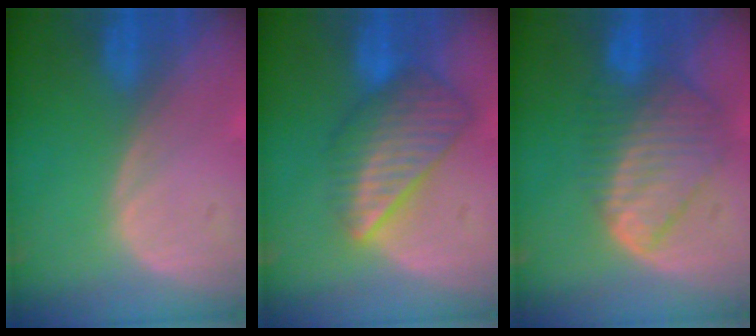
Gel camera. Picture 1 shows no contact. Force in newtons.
{"total": 8.7, "press": 7.6, "slide": 4.3}
{"total": 8.8, "press": 7.7, "slide": 4.2}